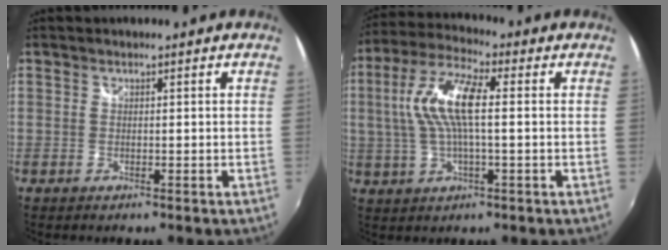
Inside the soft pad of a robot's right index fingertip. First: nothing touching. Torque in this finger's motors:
{"motor_torque": [0.48, 0.05, 0.50, 0.21]}